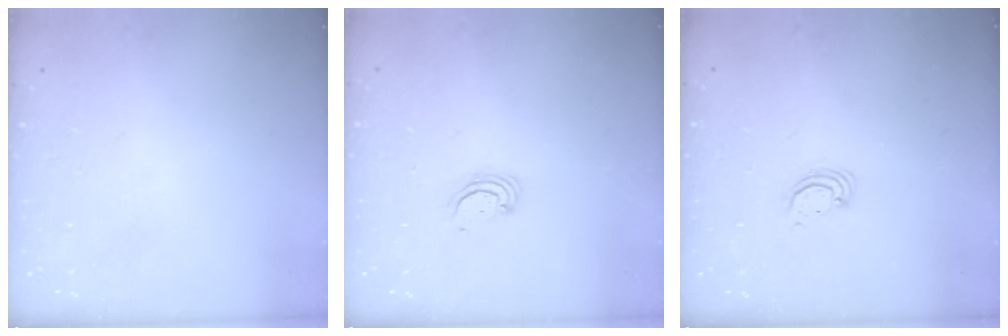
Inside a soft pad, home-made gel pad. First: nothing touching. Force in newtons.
{"total": 2.3, "press": 2.3, "slide": 0.2}
{"total": 2.6, "press": 2.6, "slide": 0.2}